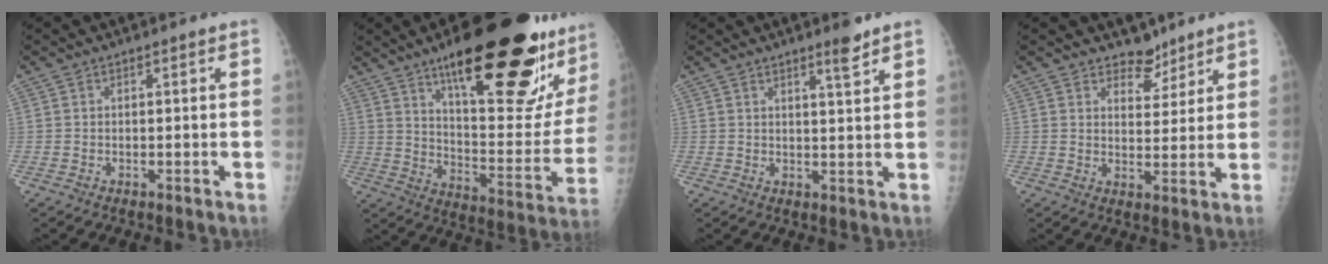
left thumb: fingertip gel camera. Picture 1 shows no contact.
{"total": 31.2, "force": [18.8, 8.6, 23.4], "torque": [-0.277, -0.069, 0.281]}
{"total": 3.6, "force": [2.7, 0.1, 2.4], "torque": [-0.035, -0.023, 0.042]}
{"total": 4.8, "force": [4.0, 2.6, 0.8], "torque": [0.016, -0.031, 0.064]}